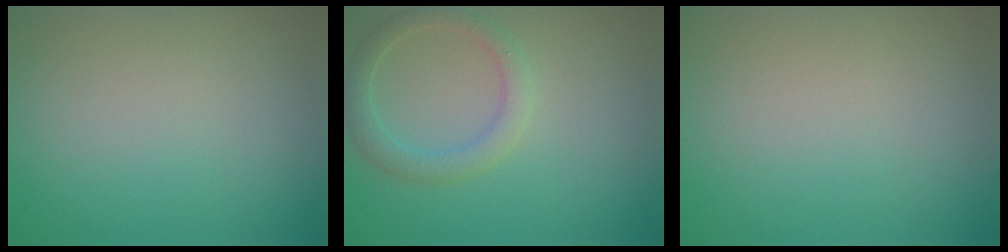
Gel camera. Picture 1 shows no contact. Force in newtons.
{"total": 2.5, "press": 2.5, "slide": 0.1}
{"total": 0.0}